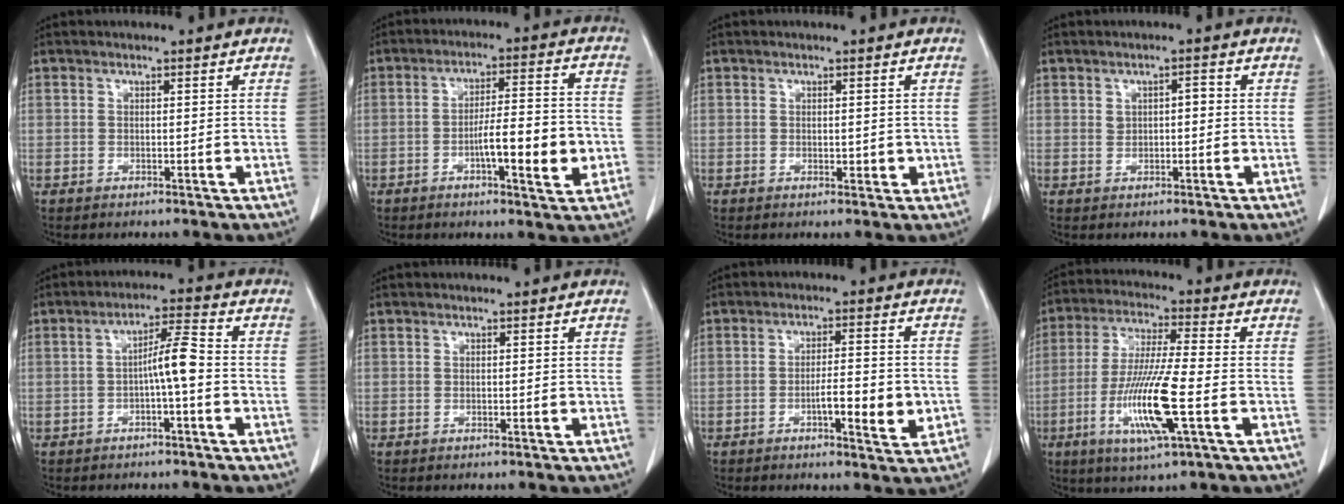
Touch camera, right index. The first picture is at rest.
{"total": 10.2, "force": [-3.0, 1.4, 9.7], "torque": [-0.148, 0.009, -0.045]}
{"total": 1.7, "force": [0.0, 0.9, 1.4], "torque": [-0.014, 0.000, 0.004]}
{"total": 2.0, "force": [0.4, 1.0, 1.7], "torque": [-0.023, 0.014, 0.010]}
{"total": 5.0, "force": [-0.9, 0.3, 4.9], "torque": [-0.080, 0.017, -0.015]}
{"total": 0.0}
{"total": 7.2, "force": [-2.1, 1.2, 6.8], "torque": [-0.097, 0.000, -0.028]}
{"total": 12.7, "force": [-3.7, 0.4, 12.1], "torque": [-0.242, -0.016, -0.072]}